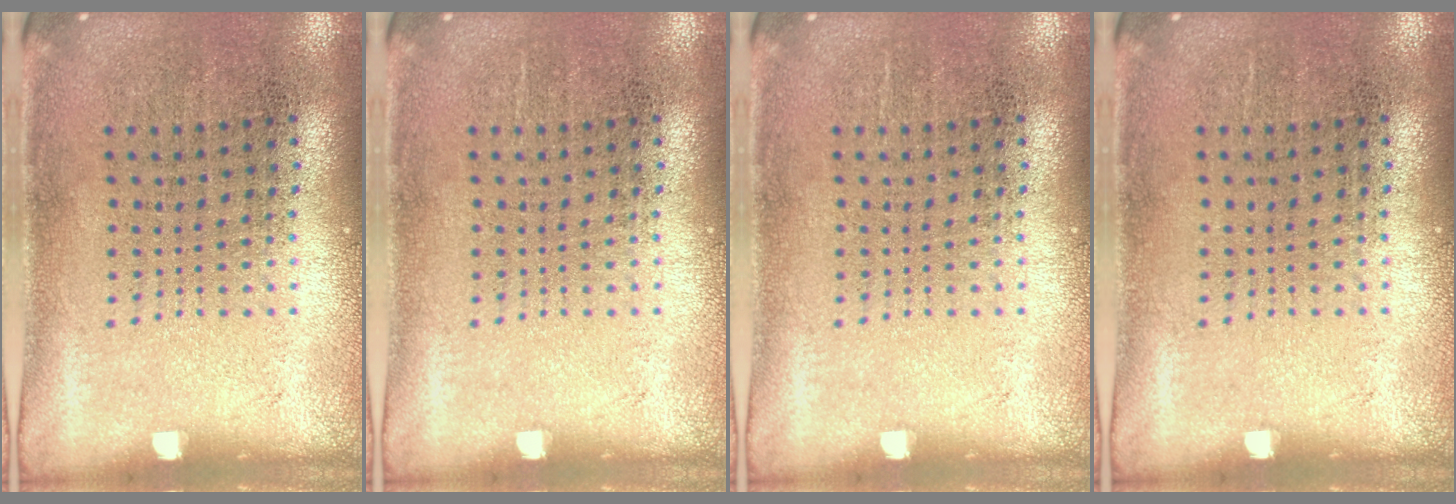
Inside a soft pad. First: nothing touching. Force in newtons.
{"total": 0.0}
{"total": 0.0}
{"total": 0.0}